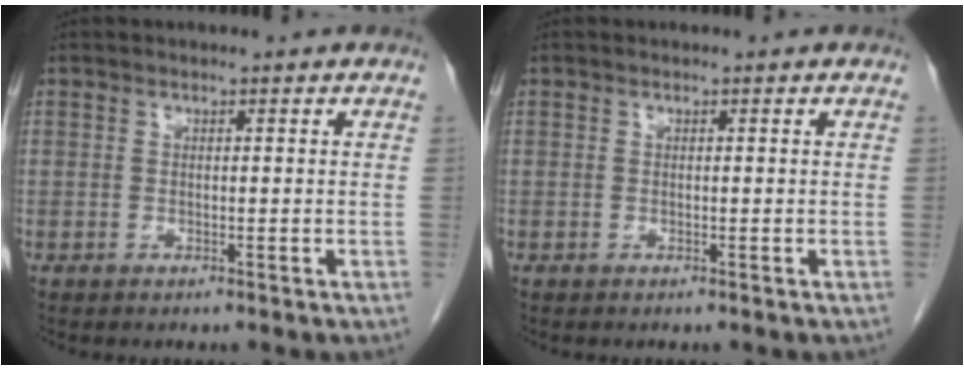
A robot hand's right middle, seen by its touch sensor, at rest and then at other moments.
{"total": 0.0}